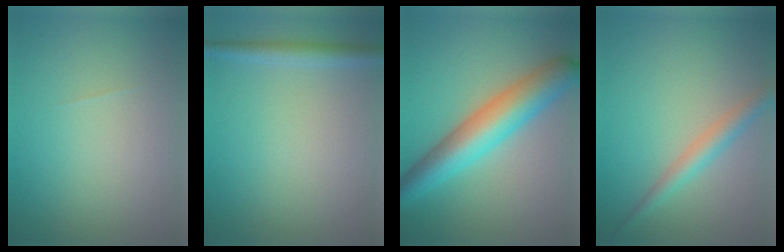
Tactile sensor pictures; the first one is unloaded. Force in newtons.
{"total": 2.0, "press": 2.0, "slide": 0.1}
{"total": 7.1, "press": 7.1, "slide": 0.2}
{"total": 2.5, "press": 2.5, "slide": 0.1}